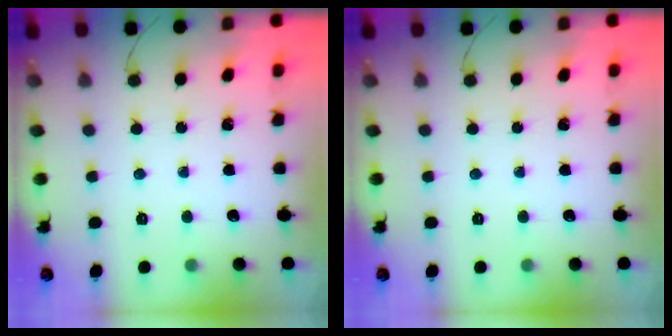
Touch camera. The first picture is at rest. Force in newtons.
{"total": 0.0}